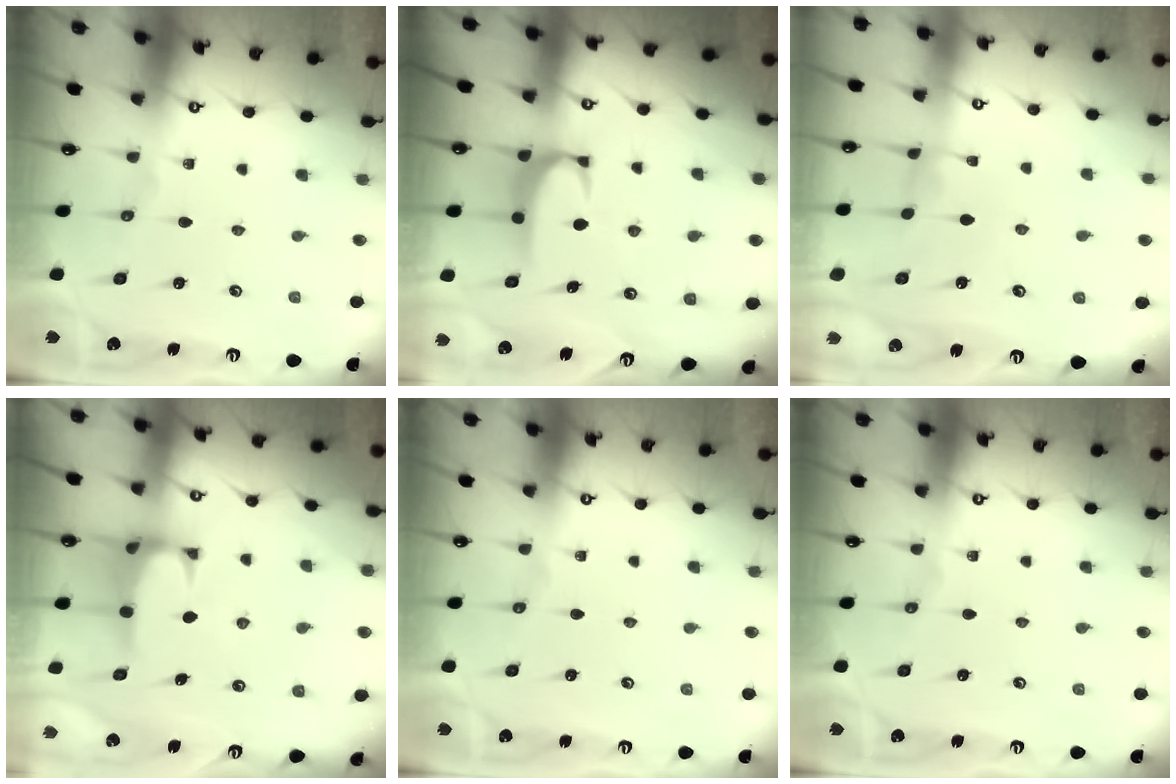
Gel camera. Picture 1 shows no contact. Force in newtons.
{"total": 1.8, "press": 1.7, "slide": 0.5}
{"total": 1.6, "press": 1.5, "slide": 0.5}
{"total": 0.9, "press": 0.4, "slide": 0.8}
{"total": 0.6, "press": 0.6, "slide": 0.1}
{"total": 0.0}